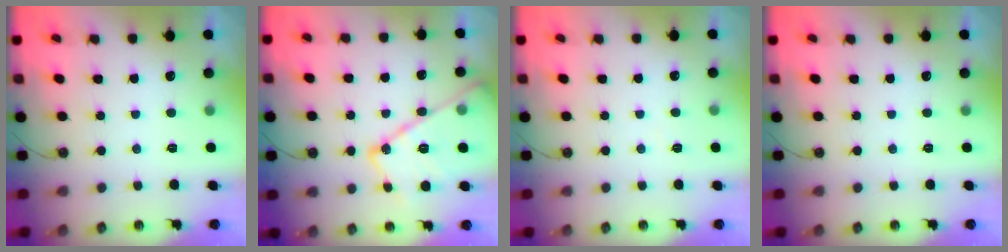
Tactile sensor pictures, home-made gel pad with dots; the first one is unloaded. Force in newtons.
{"total": 19.4, "press": 19.3, "slide": 1.7}
{"total": 3.5, "press": 3.4, "slide": 0.7}
{"total": 0.0}